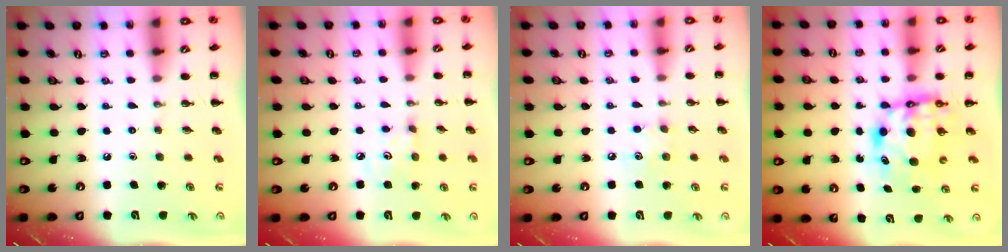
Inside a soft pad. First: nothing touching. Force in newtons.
{"total": 3.3, "press": 3.2, "slide": 0.9}
{"total": 5.2, "press": 5.1, "slide": 1.2}
{"total": 6.5, "press": 6.2, "slide": 1.9}